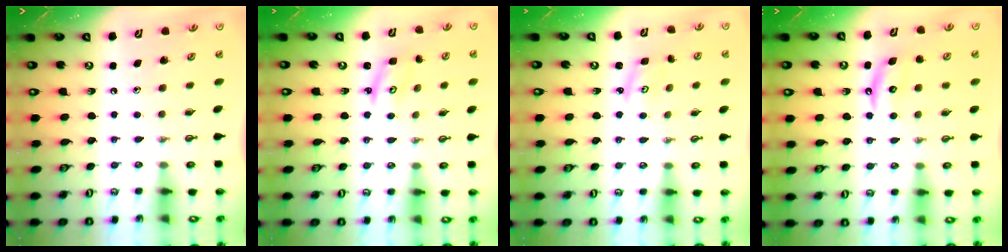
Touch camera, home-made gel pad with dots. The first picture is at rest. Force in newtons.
{"total": 2.6, "press": 2.6, "slide": 0.2}
{"total": 2.1, "press": 2.1, "slide": 0.3}
{"total": 5.4, "press": 5.4, "slide": 0.4}